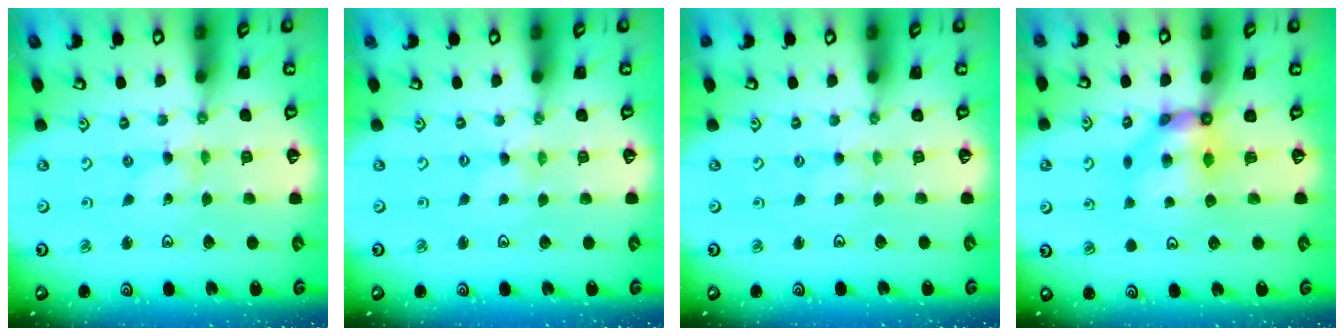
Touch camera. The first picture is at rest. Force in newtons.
{"total": 0.0}
{"total": 0.7, "press": 0.7, "slide": 0.2}
{"total": 7.8, "press": 7.8, "slide": 0.5}